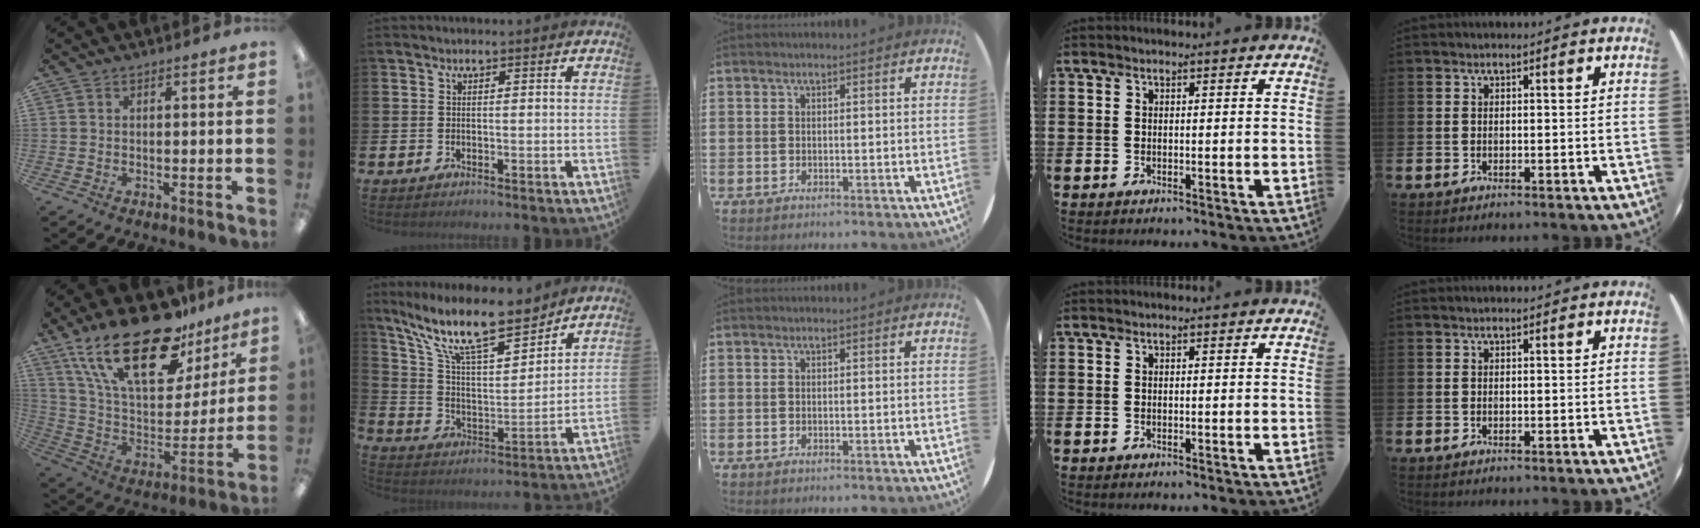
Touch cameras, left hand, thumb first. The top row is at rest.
{"thumb": {"total": 27.4, "force": [17.4, 12.1, 17.4], "torque": [-0.313, -0.101, 0.301]}, "index": {"total": 13.8, "force": [11.1, 3.7, 7.2], "torque": [-0.167, -0.063, 0.193]}}